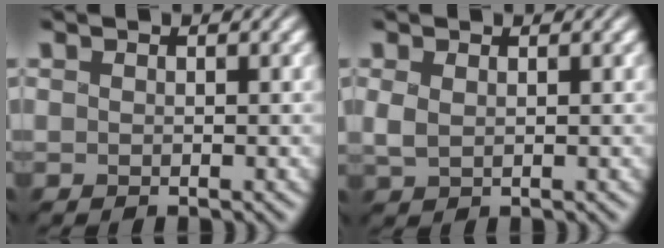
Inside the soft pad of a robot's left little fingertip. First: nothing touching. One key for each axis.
{"total": 1.3, "fx": 0.3, "fy": 0.7, "fz": 1.1, "tx": -0.027, "ty": -0.002, "tz": 0.007}